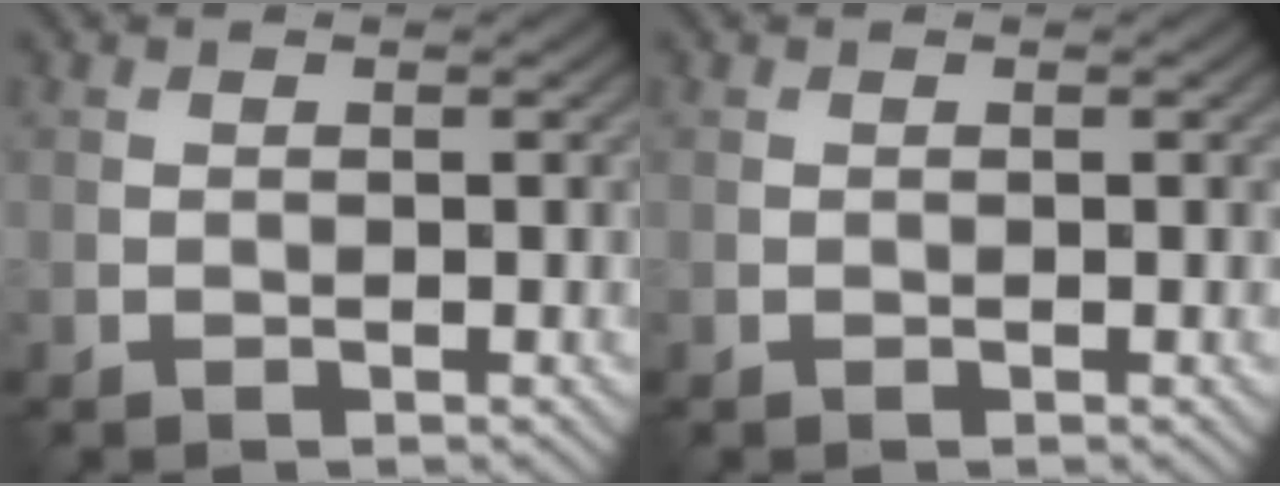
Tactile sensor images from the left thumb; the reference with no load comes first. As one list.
[{"total": 0.0}]